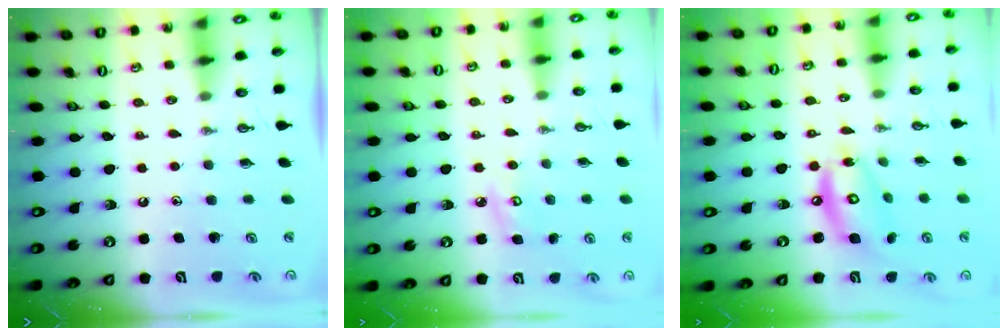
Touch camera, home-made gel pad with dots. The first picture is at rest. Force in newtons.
{"total": 4.9, "press": 4.9, "slide": 0.4}
{"total": 12.8, "press": 12.8, "slide": 1.2}